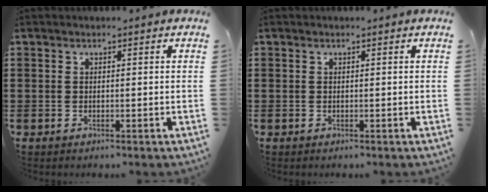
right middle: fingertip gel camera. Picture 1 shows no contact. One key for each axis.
{"total": 0.0}